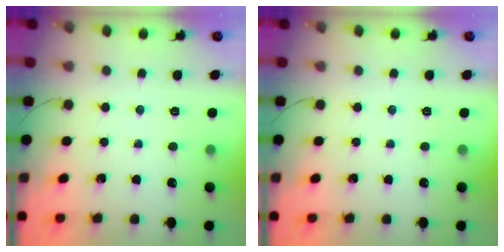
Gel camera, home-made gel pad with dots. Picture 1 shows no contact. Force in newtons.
{"total": 0.0}